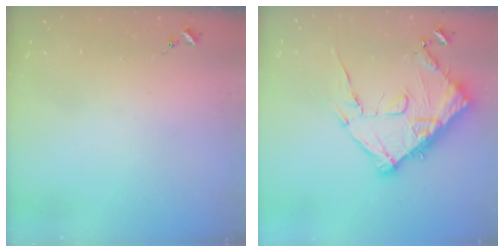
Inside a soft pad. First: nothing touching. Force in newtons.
{"total": 15.0, "press": 14.9, "slide": 1.5}